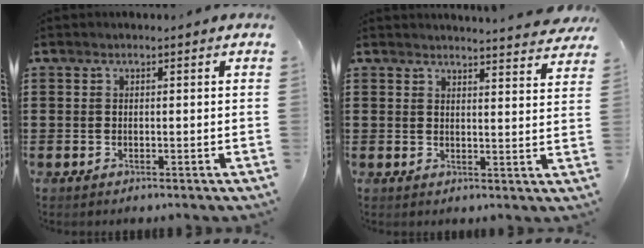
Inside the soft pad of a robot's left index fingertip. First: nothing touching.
{"total": 3.2, "force": [3.1, -0.3, 0.2], "torque": [-0.007, -0.020, 0.055]}